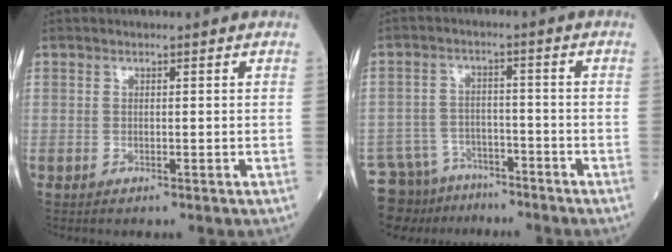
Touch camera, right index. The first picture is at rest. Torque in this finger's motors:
{"motor_torque": [1.09, -1.03, 0.34, 0.05]}